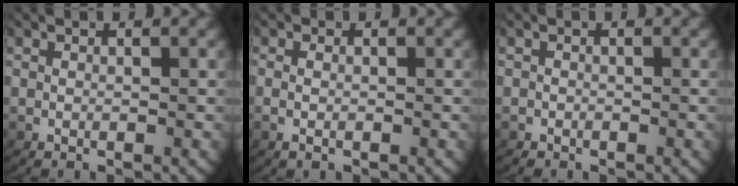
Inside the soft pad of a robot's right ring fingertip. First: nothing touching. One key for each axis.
{"total": 1.1, "fx": -0.3, "fy": 0.6, "fz": 0.9, "tx": -0.026, "ty": -0.001, "tz": -0.004}
{"total": 0.6, "fx": -0.5, "fy": 0.3, "fz": -0.2, "tx": -0.003, "ty": -0.007, "tz": -0.005}